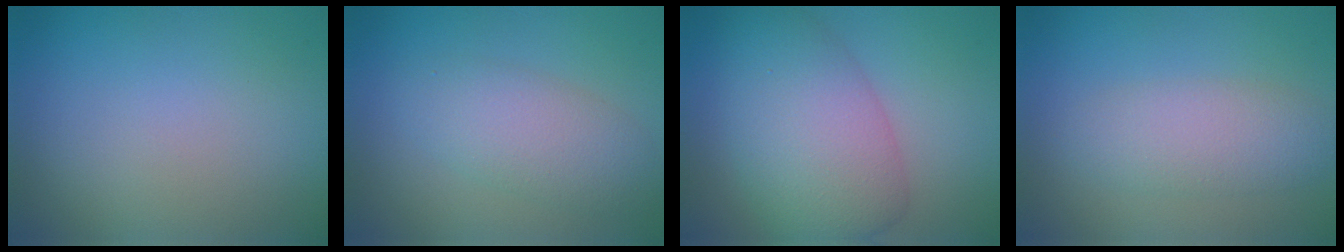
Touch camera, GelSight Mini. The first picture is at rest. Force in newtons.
{"total": 4.4, "press": 4.4, "slide": 0.3}
{"total": 7.8, "press": 7.7, "slide": 0.6}
{"total": 3.8, "press": 3.7, "slide": 0.2}